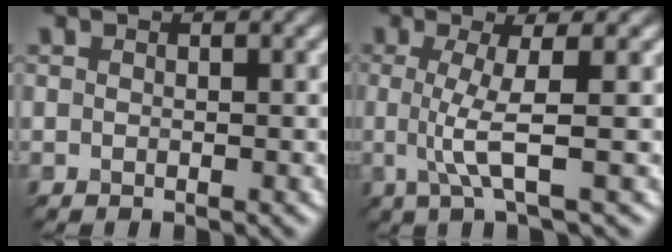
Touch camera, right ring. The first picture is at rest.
{"total": 3.0, "force": [0.0, 0.1, 3.0], "torque": [-0.070, 0.003, 0.009]}